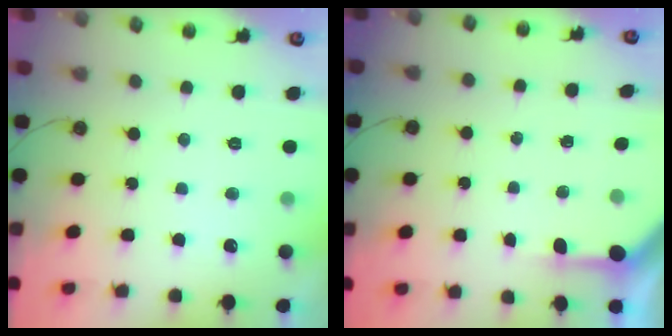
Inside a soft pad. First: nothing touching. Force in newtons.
{"total": 3.8, "press": 3.8, "slide": 0.2}